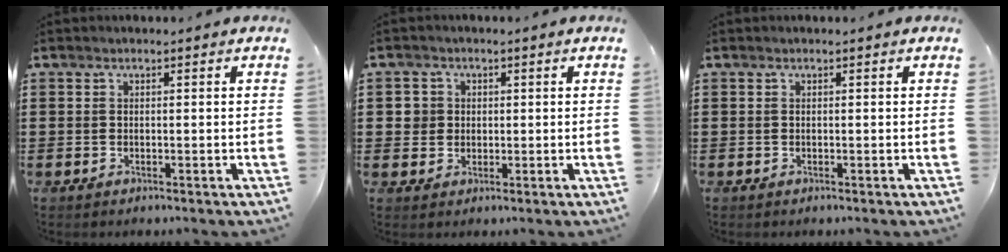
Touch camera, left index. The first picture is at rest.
{"total": 2.8, "force": [0.5, 2.7, 0.3], "torque": [-0.021, 0.010, 0.006]}
{"total": 0.0}